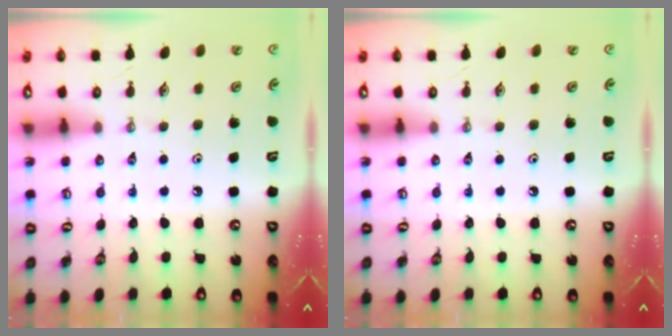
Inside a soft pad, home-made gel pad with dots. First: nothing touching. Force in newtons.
{"total": 0.0}